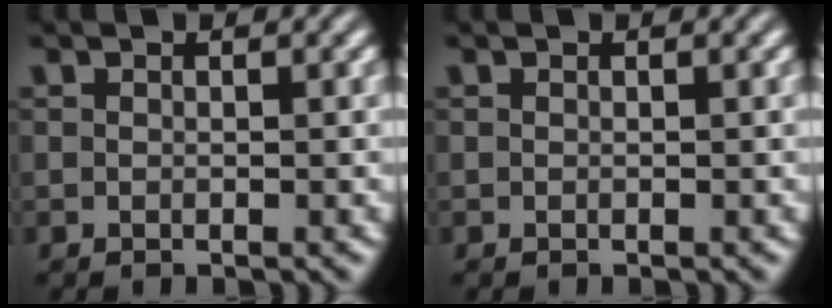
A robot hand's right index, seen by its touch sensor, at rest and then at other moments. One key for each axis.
{"total": 0.0}